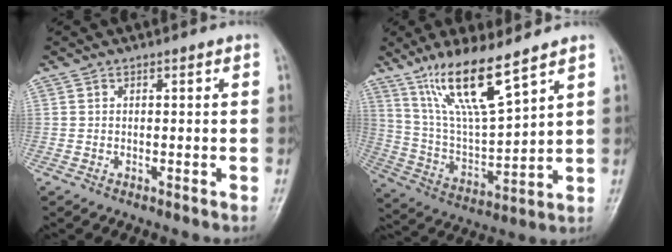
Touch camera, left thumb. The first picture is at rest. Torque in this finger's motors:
{"motor_torque": [0.44, 0.35, 1.49, -1.28, 0.22]}